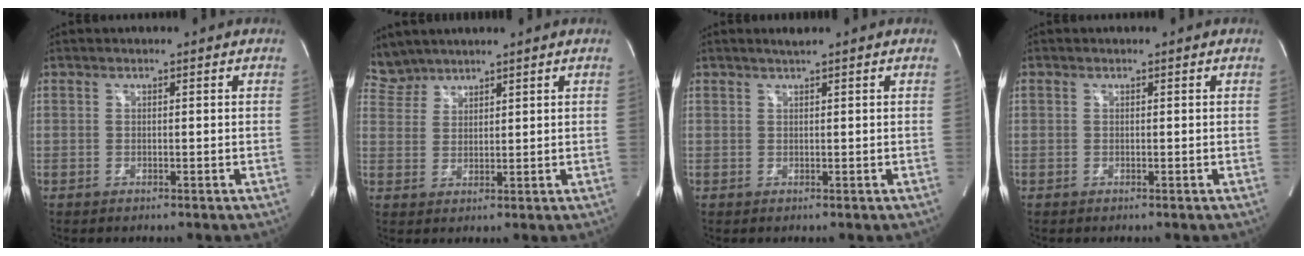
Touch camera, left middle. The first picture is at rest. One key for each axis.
{"total": 3.5, "fx": 3.3, "fy": 0.8, "fz": -0.6, "tx": 0.006, "ty": 0.012, "tz": 0.075}
{"total": 1.1, "fx": 0.9, "fy": -0.3, "fz": 0.6, "tx": -0.017, "ty": -0.001, "tz": 0.020}
{"total": 0.0}